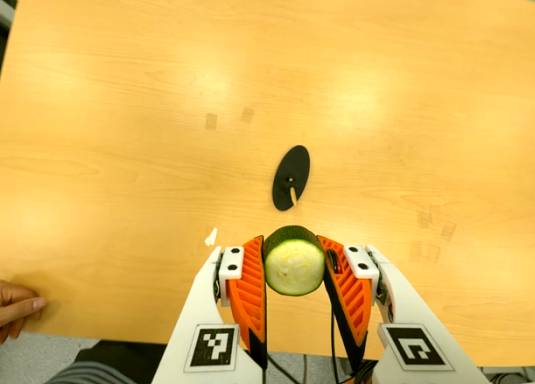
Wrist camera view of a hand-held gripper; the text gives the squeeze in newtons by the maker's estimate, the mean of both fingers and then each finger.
{"total": 11.5, "left": 11.6, "right": 11.3}